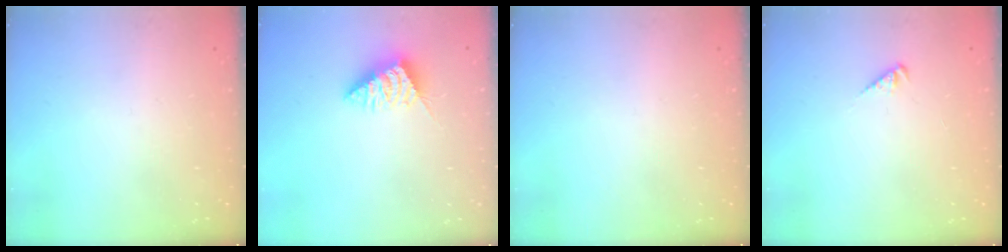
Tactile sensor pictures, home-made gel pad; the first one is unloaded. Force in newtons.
{"total": 3.9, "press": 3.8, "slide": 0.6}
{"total": 0.0}
{"total": 2.1, "press": 2.0, "slide": 0.5}